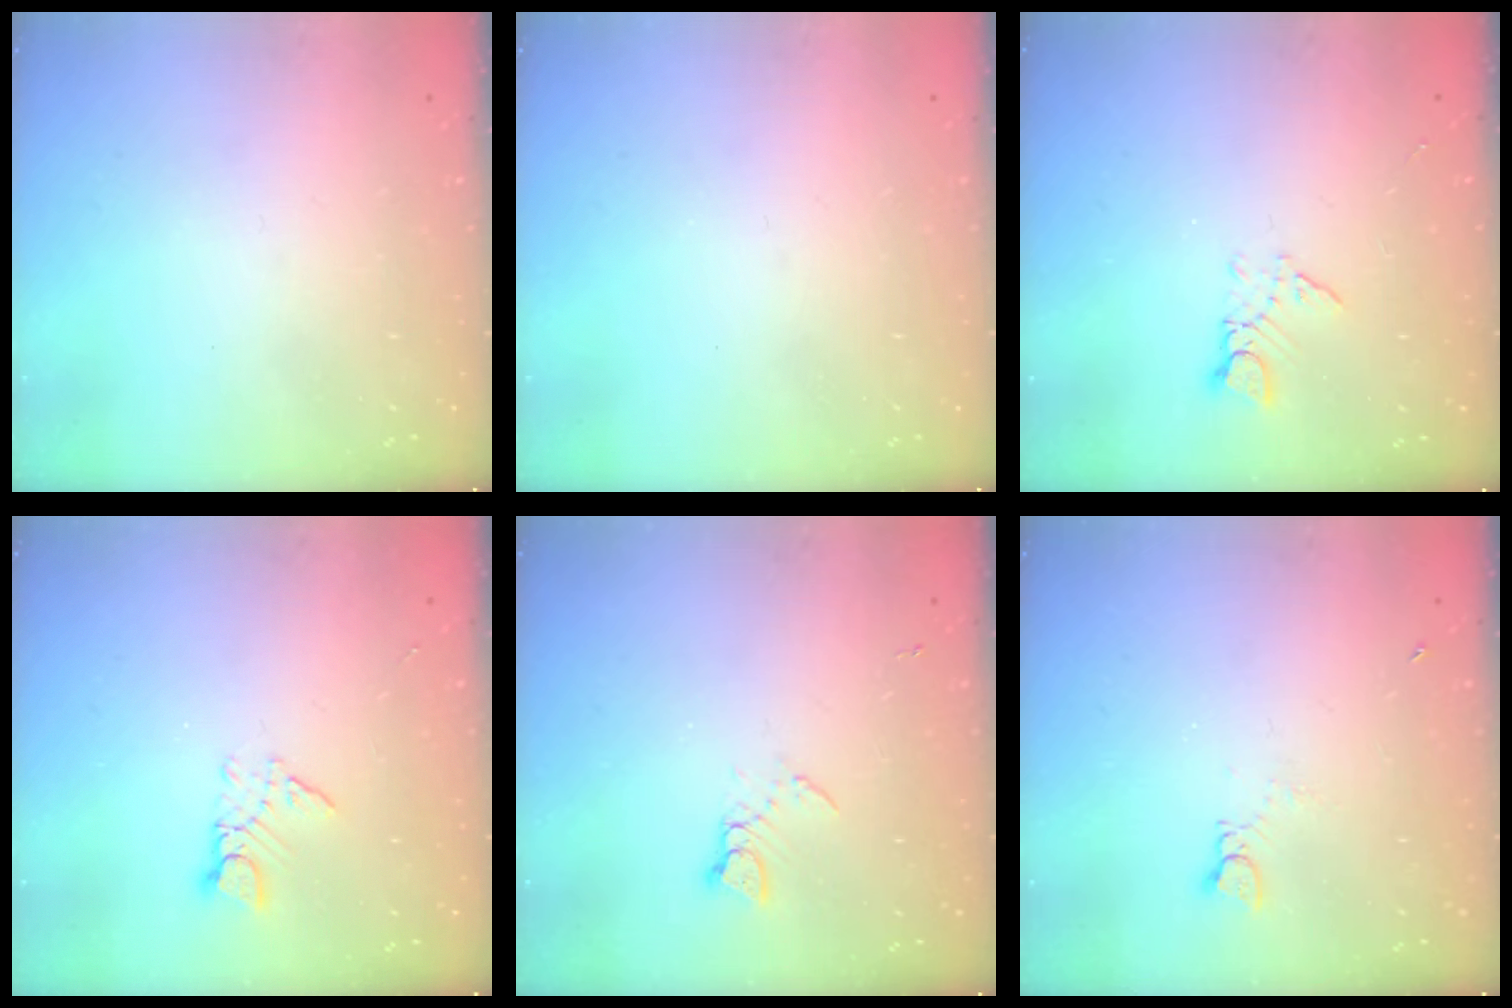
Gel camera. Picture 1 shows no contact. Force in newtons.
{"total": 0.0}
{"total": 4.6, "press": 4.5, "slide": 0.5}
{"total": 3.9, "press": 3.9, "slide": 0.5}
{"total": 4.4, "press": 4.3, "slide": 0.7}
{"total": 0.9, "press": 0.9, "slide": 0.1}